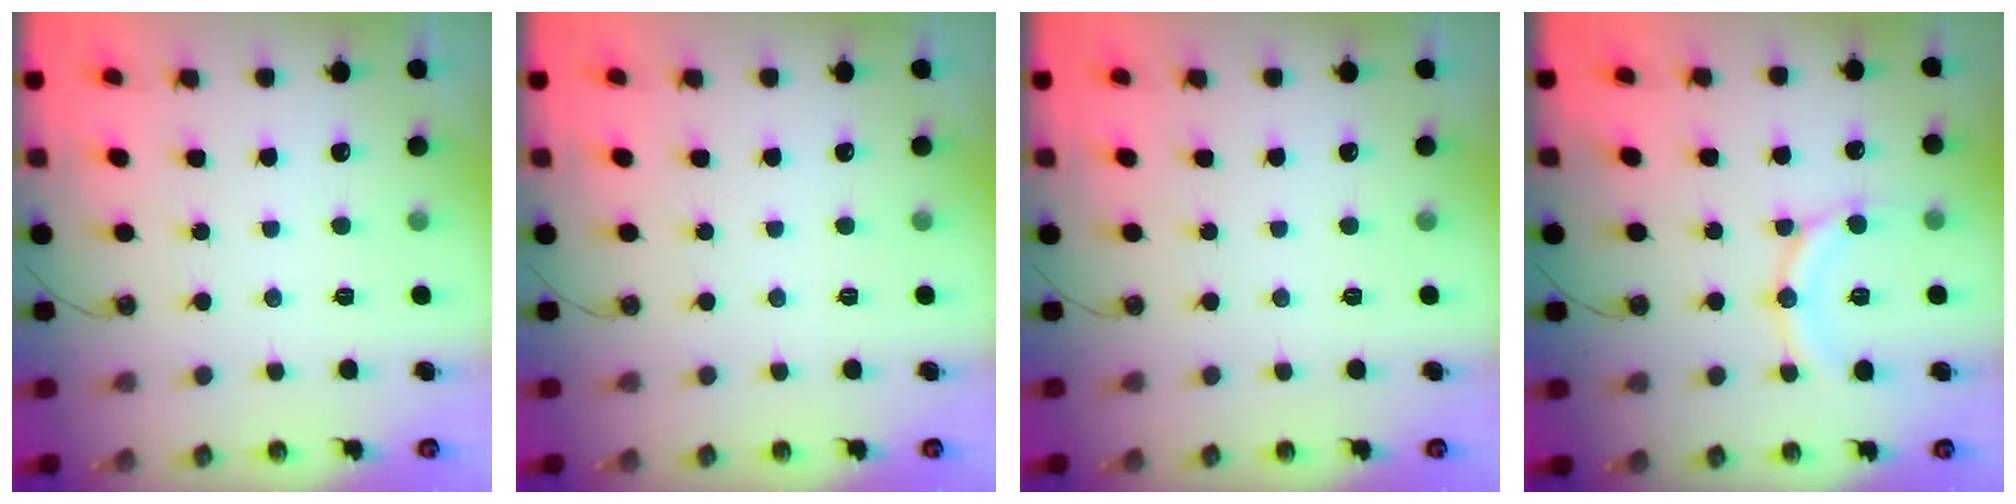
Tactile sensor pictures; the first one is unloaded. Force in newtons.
{"total": 0.0}
{"total": 0.0}
{"total": 12.7, "press": 12.6, "slide": 1.4}